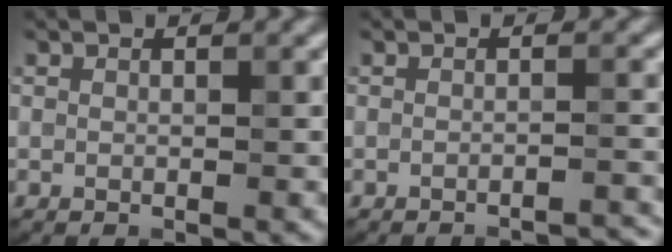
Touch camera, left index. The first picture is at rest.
{"total": 3.0, "force": [-2.8, 0.4, 1.0], "torque": [-0.005, 0.012, -0.037]}